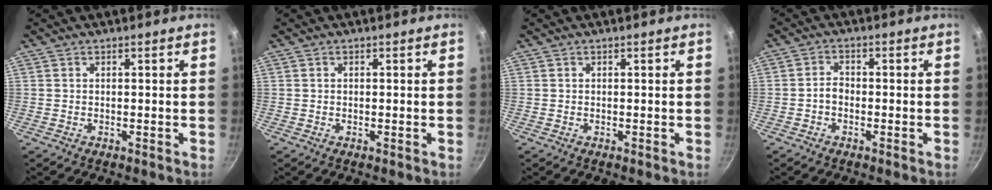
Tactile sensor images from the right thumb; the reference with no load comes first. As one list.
[{"total": 0.0}, {"total": 0.0}, {"total": 2.3, "force": [-0.9, 1.6, 1.4], "torque": [-0.019, 0.017, -0.020]}]